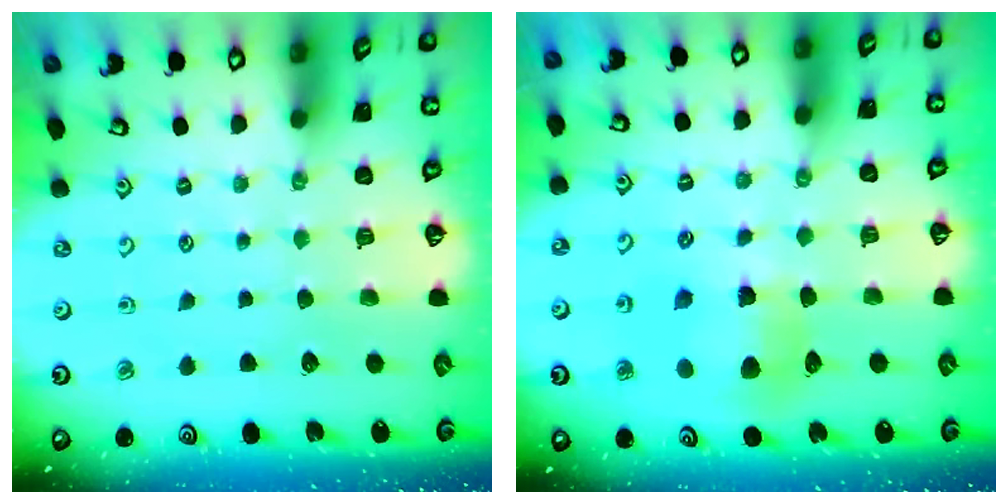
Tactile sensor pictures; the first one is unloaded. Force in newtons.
{"total": 9.2, "press": 9.1, "slide": 1.2}